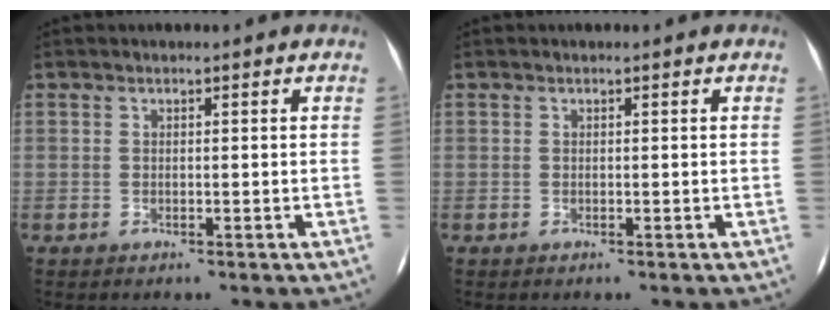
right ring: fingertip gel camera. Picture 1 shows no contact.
{"total": 0.0}